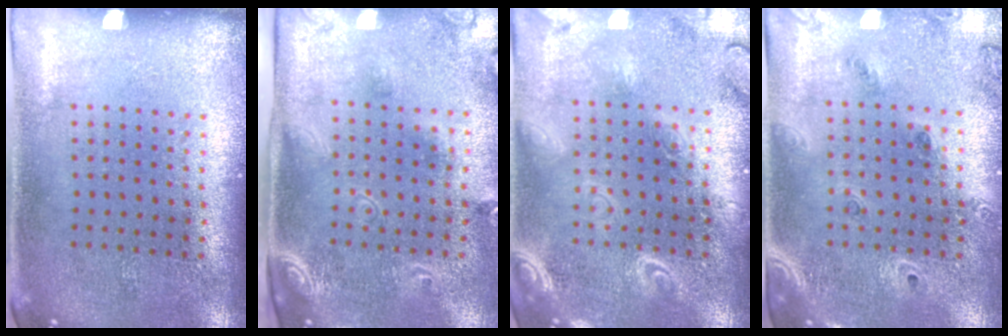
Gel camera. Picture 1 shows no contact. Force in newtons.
{"total": 2.5, "press": 1.7, "slide": 1.8}
{"total": 2.6, "press": 2.5, "slide": 0.3}
{"total": 1.5, "press": 1.4, "slide": 0.6}